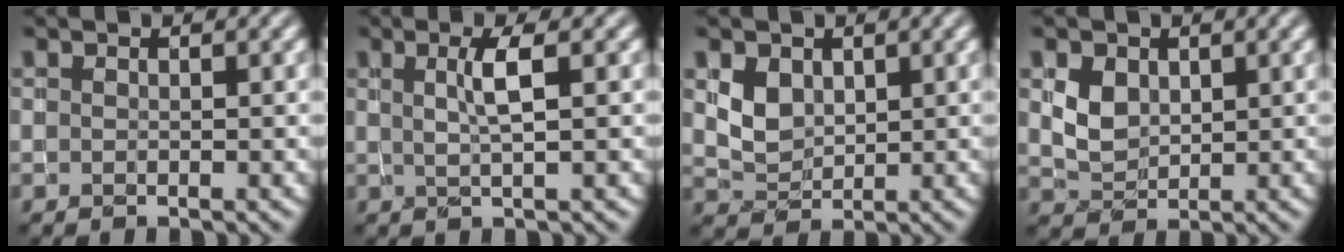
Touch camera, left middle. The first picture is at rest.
{"total": 2.4, "force": [0.3, 0.5, 2.3], "torque": [-0.038, -0.002, 0.005]}
{"total": 2.4, "force": [0.7, 1.9, 1.3], "torque": [-0.029, -0.006, 0.019]}
{"total": 2.5, "force": [0.7, 2.0, 1.4], "torque": [-0.032, -0.004, 0.016]}